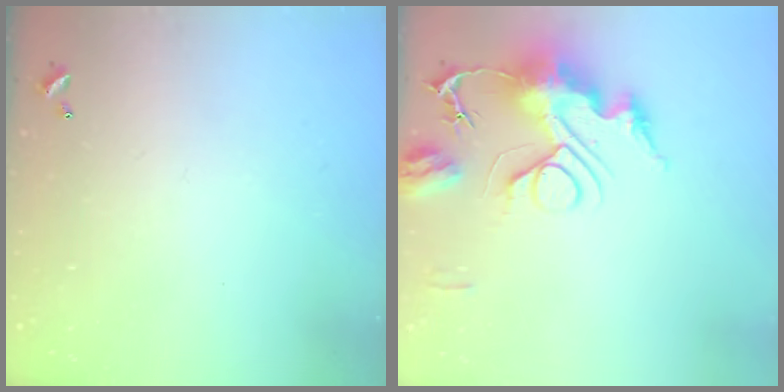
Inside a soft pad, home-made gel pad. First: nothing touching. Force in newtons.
{"total": 14.3, "press": 14.3, "slide": 1.5}